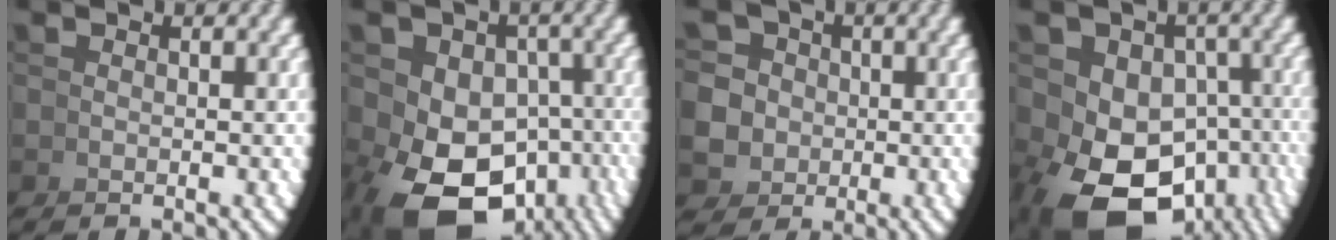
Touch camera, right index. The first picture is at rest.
{"total": 11.4, "force": [-4.8, 7.6, 7.1], "torque": [-0.155, -0.078, -0.039]}
{"total": 8.1, "force": [-0.6, 7.4, 3.2], "torque": [-0.065, -0.020, -0.005]}
{"total": 12.9, "force": [-5.4, 8.7, 7.9], "torque": [-0.170, -0.080, -0.049]}